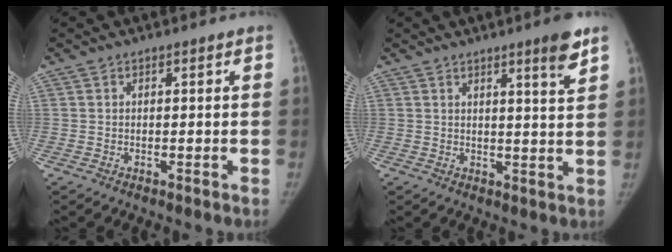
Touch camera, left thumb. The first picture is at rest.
{"total": 5.4, "force": [3.5, 0.1, 4.1], "torque": [-0.052, -0.026, 0.049]}